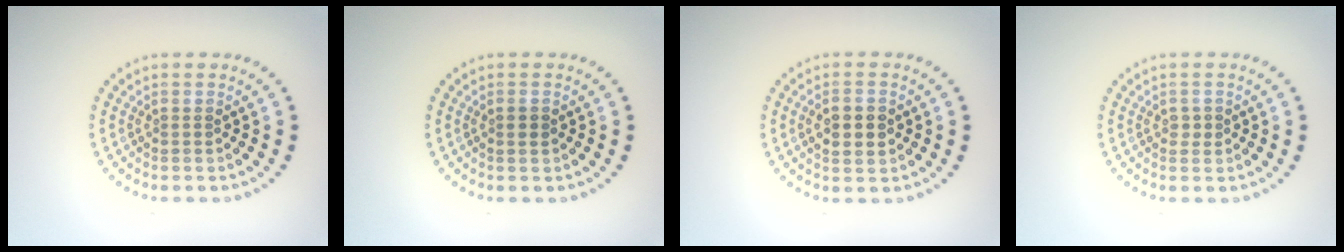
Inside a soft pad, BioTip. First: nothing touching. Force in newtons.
{"total": 0.9, "press": 0.8, "slide": 0.3}
{"total": 2.8, "press": 2.8, "slide": 0.1}
{"total": 0.9, "press": 0.9, "slide": 0.1}